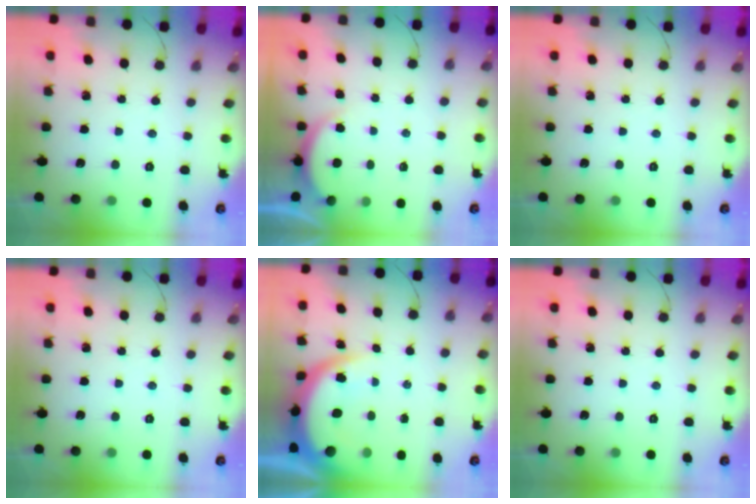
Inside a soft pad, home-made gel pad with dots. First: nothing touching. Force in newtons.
{"total": 2.2, "press": 2.2, "slide": 0.6}
{"total": 0.0}
{"total": 0.0}
{"total": 8.8, "press": 8.8, "slide": 0.9}
{"total": 0.0}